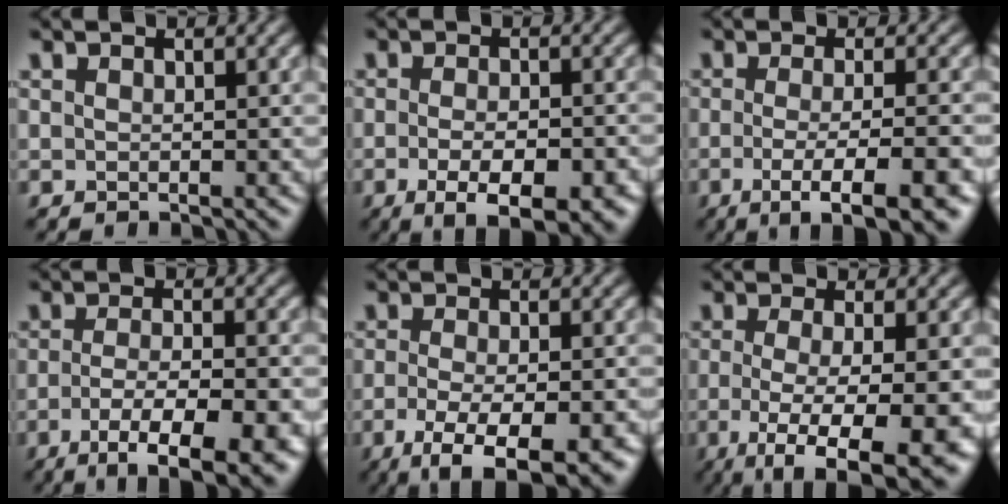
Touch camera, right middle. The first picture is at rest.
{"total": 7.2, "force": [-3.4, 2.3, 5.9], "torque": [-0.089, -0.013, -0.041]}
{"total": 7.2, "force": [-3.1, 1.8, 6.3], "torque": [-0.083, -0.007, -0.046]}
{"total": 8.7, "force": [-4.5, 2.4, 7.1], "torque": [-0.111, -0.013, -0.068]}
{"total": 8.5, "force": [-4.5, 2.8, 6.6], "torque": [-0.116, -0.018, -0.066]}
{"total": 9.2, "force": [-4.0, 2.7, 7.9], "torque": [-0.129, -0.023, -0.060]}